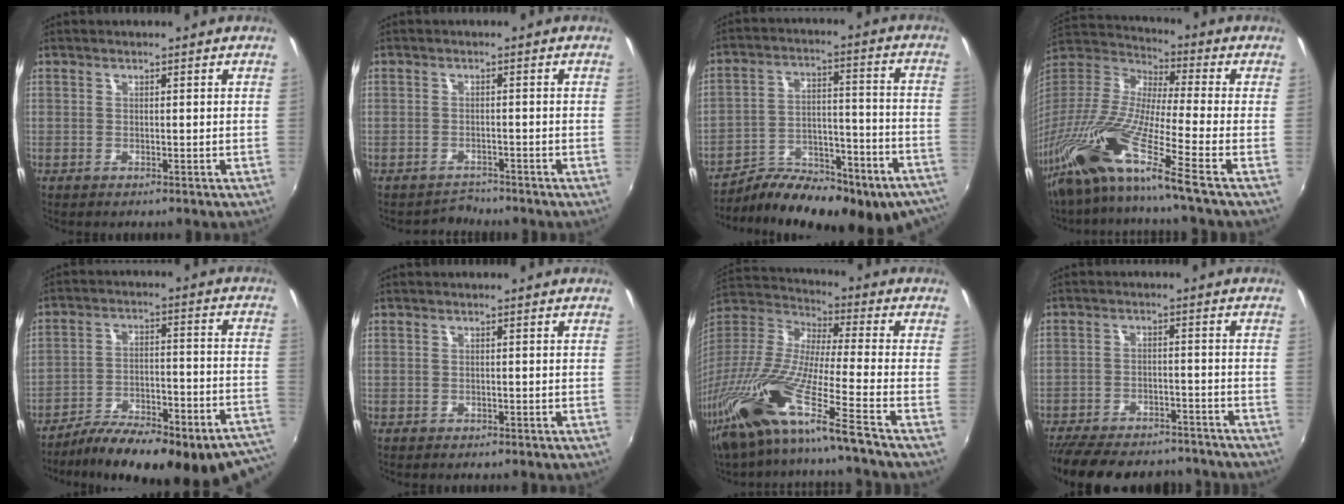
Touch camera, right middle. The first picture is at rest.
{"total": 2.5, "force": [-2.3, 0.8, -0.6], "torque": [0.005, 0.003, -0.040]}
{"total": 24.9, "force": [-19.3, 9.4, 12.6], "torque": [-0.202, -0.003, -0.259]}
{"total": 18.6, "force": [-12.9, -1.3, 13.3], "torque": [-0.240, -0.044, -0.252]}
{"total": 28.4, "force": [-22.2, 8.5, 15.6], "torque": [-0.234, -0.022, -0.291]}
{"total": 1.0, "force": [-0.6, 0.7, 0.2], "torque": [-0.007, -0.003, -0.007]}
{"total": 21.4, "force": [-15.3, -1.2, 14.9], "torque": [-0.262, -0.066, -0.283]}
{"total": 20.8, "force": [-17.5, 7.2, 8.5], "torque": [-0.189, -0.010, -0.241]}